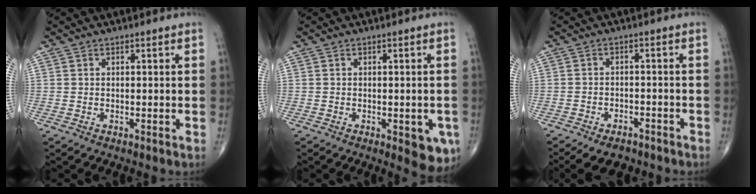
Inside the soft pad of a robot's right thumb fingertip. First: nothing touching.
{"total": 6.1, "force": [-2.1, 2.6, 5.1], "torque": [-0.040, -0.006, -0.022]}
{"total": 7.5, "force": [-5.8, 3.7, 2.9], "torque": [-0.032, 0.022, -0.083]}